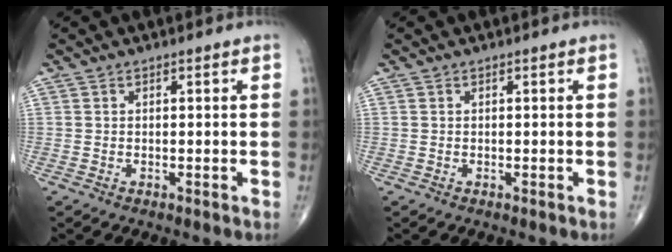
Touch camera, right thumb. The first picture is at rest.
{"total": 0.0}